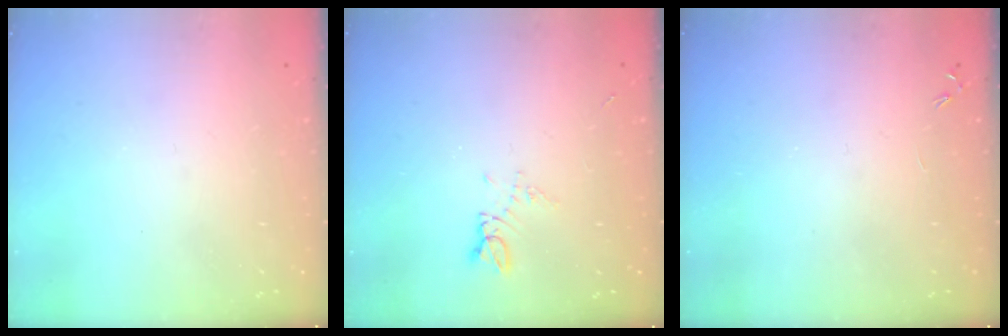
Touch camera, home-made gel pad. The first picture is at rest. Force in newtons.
{"total": 4.3, "press": 4.3, "slide": 0.6}
{"total": 0.0}